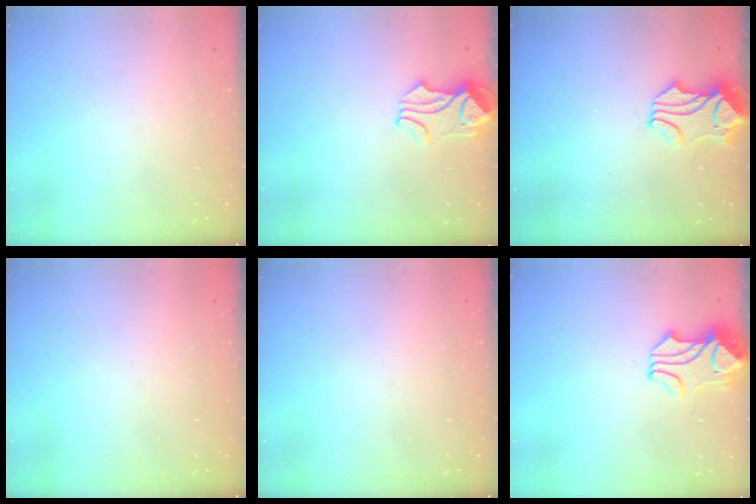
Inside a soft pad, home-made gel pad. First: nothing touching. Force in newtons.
{"total": 2.1, "press": 1.8, "slide": 1.0}
{"total": 1.7, "press": 1.2, "slide": 1.1}
{"total": 0.0}
{"total": 0.0}
{"total": 2.3, "press": 2.0, "slide": 1.1}